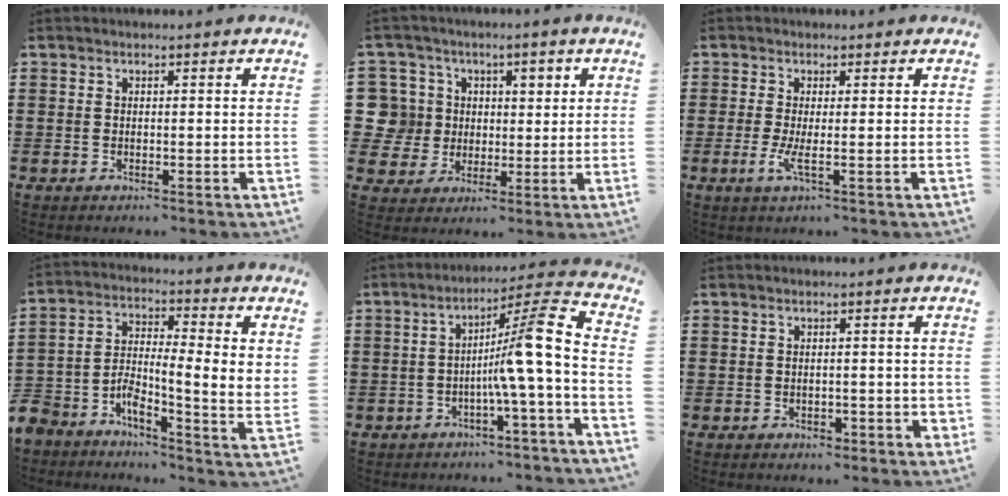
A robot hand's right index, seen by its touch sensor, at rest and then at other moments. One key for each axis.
{"total": 7.8, "fx": 1.5, "fy": 7.6, "fz": 1.4, "tx": -0.083, "ty": 0.015, "tz": 0.030}
{"total": 2.9, "fx": -0.4, "fy": 0.3, "fz": 2.8, "tx": -0.065, "ty": -0.010, "tz": -0.012}
{"total": 5.5, "fx": -1.8, "fy": 1.5, "fz": 5.0, "tx": -0.110, "ty": -0.026, "tz": -0.038}
{"total": 9.4, "fx": -2.2, "fy": -0.4, "fz": 9.2, "tx": -0.142, "ty": -0.036, "tz": -0.055}
{"total": 1.0, "fx": -0.5, "fy": 0.8, "fz": 0.4, "tx": -0.011, "ty": 0.000, "tz": -0.011}